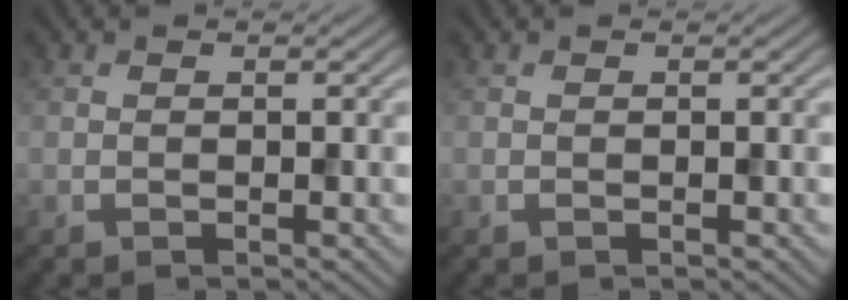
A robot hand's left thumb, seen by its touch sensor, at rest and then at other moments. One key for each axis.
{"total": 0.0}